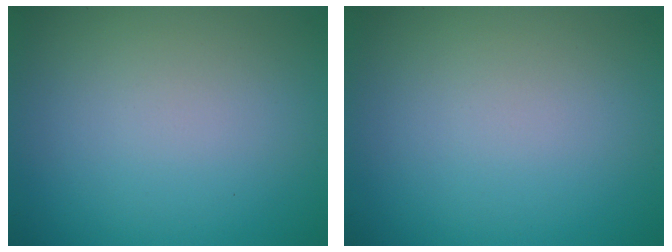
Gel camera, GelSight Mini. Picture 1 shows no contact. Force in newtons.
{"total": 0.0}